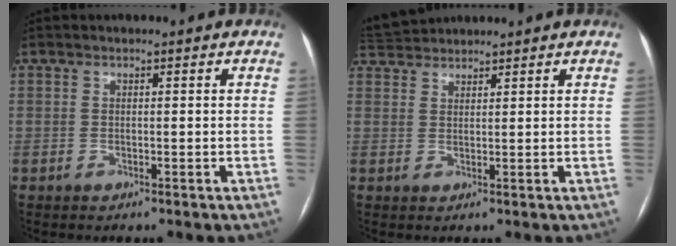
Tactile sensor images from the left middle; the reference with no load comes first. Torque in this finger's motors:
{"motor_torque": [0.11, -0.34, -0.06, -0.01]}